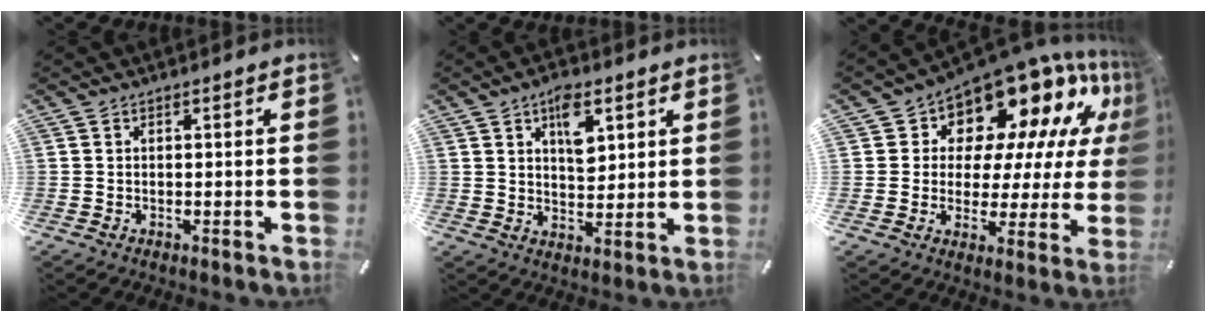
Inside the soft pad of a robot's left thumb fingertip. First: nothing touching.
{"total": 8.3, "force": [3.7, 4.8, 5.7], "torque": [-0.072, -0.012, 0.059]}
{"total": 15.1, "force": [11.9, 7.7, 5.2], "torque": [-0.075, -0.115, 0.199]}